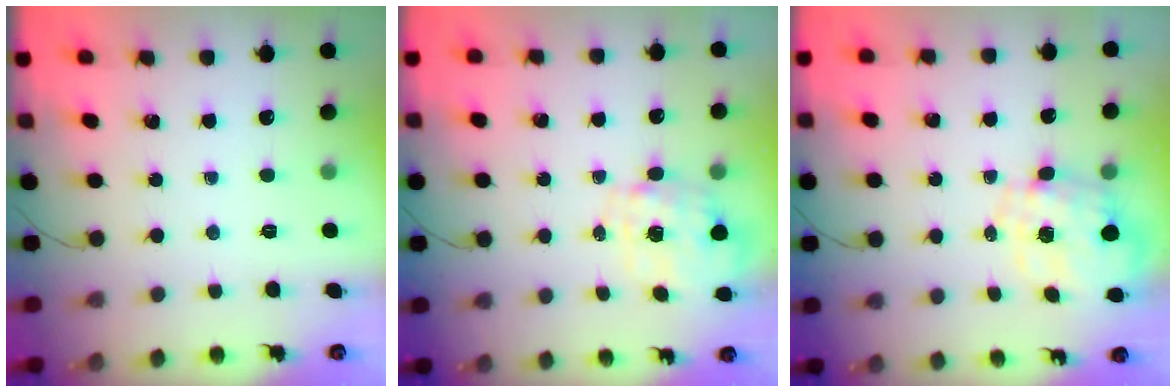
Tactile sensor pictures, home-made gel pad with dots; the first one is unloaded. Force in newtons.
{"total": 2.8, "press": 2.6, "slide": 0.9}
{"total": 2.5, "press": 2.4, "slide": 0.8}